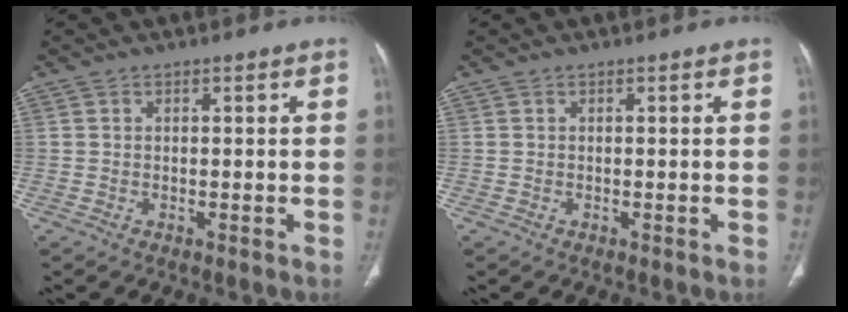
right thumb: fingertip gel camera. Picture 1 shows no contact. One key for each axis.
{"total": 0.0}